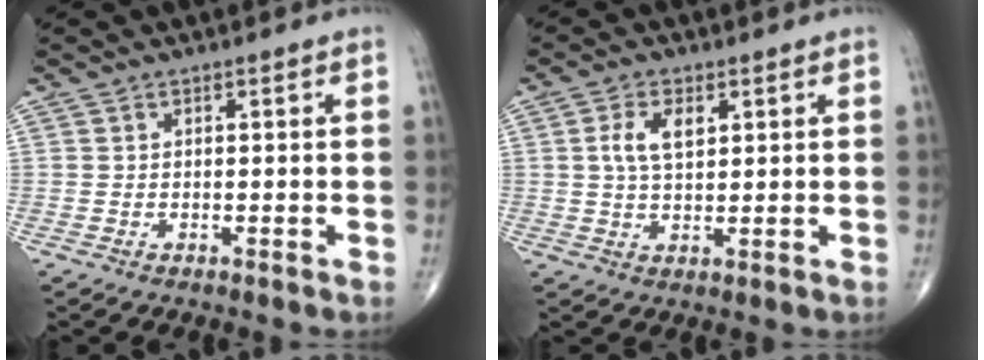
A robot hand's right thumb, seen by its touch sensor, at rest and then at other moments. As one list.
[{"total": 5.5, "force": [1.6, 2.9, 4.4], "torque": [-0.083, -0.001, 0.029]}]